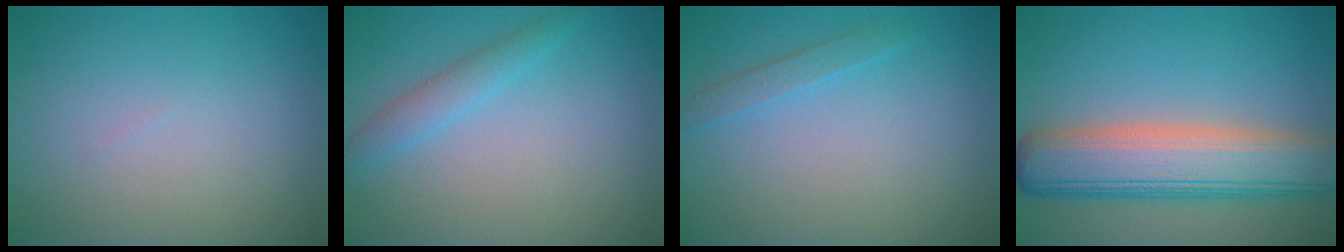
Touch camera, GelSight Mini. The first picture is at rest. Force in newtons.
{"total": 2.0, "press": 2.0, "slide": 0.2}
{"total": 1.3, "press": 1.3, "slide": 0.1}
{"total": 9.1, "press": 9.1, "slide": 0.6}